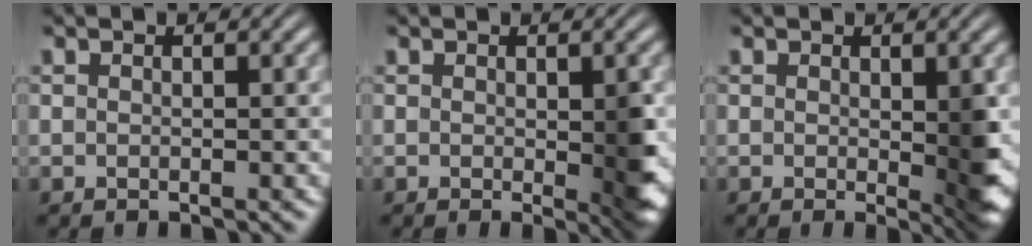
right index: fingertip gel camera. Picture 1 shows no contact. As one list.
[{"total": 3.1, "force": [-0.3, 1.0, 2.9], "torque": [-0.033, -0.014, -0.003]}, {"total": 3.4, "force": [-0.2, 1.0, 3.2], "torque": [-0.038, -0.018, 0.000]}]